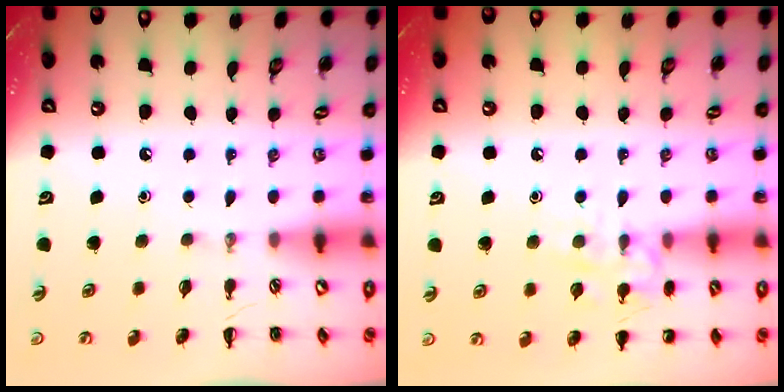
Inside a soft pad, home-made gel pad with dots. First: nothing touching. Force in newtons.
{"total": 10.3, "press": 10.2, "slide": 1.4}